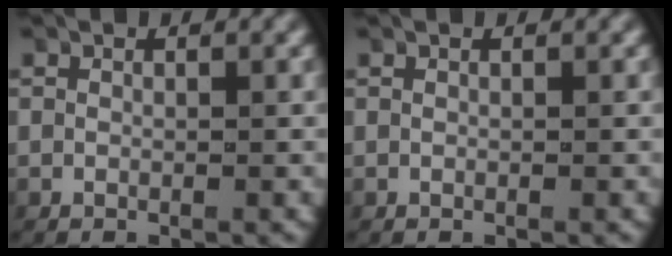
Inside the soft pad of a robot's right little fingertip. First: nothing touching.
{"total": 0.0}